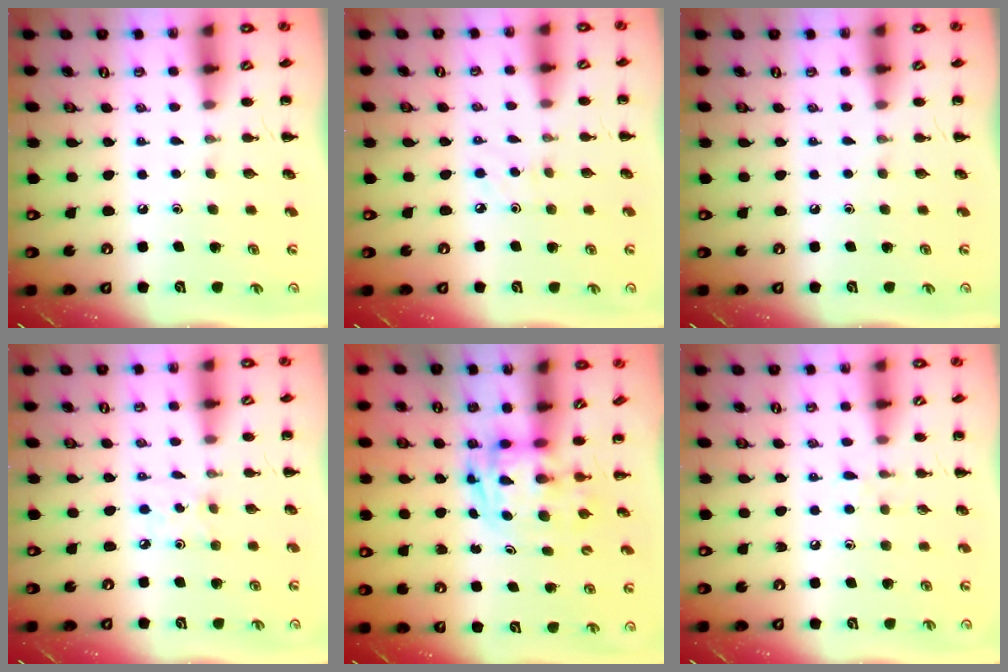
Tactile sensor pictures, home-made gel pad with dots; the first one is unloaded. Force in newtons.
{"total": 2.7, "press": 2.5, "slide": 0.9}
{"total": 0.0}
{"total": 2.1, "press": 2.0, "slide": 0.4}
{"total": 2.8, "press": 2.7, "slide": 0.5}
{"total": 4.6, "press": 4.2, "slide": 2.0}